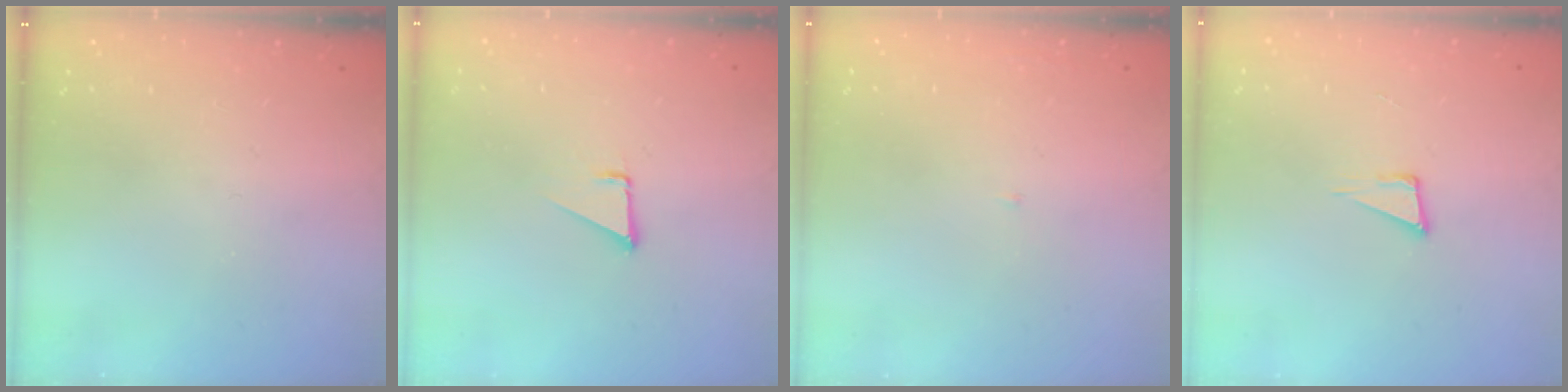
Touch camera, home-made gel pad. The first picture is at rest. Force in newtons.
{"total": 1.7, "press": 1.7, "slide": 0.1}
{"total": 2.0, "press": 2.0, "slide": 0.2}
{"total": 4.6, "press": 3.4, "slide": 3.2}